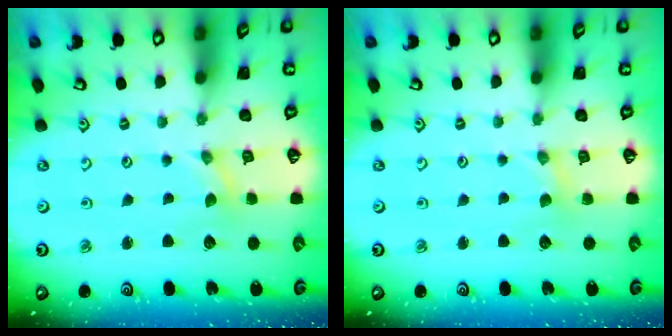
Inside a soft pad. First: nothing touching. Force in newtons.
{"total": 1.4, "press": 1.4, "slide": 0.2}